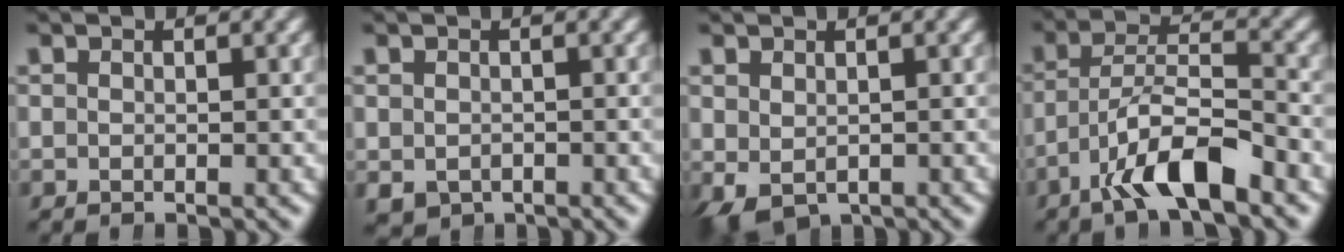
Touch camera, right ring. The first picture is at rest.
{"total": 2.3, "force": [-1.0, 1.9, 0.6], "torque": [-0.020, -0.027, 0.002]}
{"total": 2.6, "force": [-1.1, 2.0, 1.2], "torque": [-0.031, -0.018, 0.002]}
{"total": 5.7, "force": [-2.3, 2.7, 4.5], "torque": [-0.088, -0.020, -0.034]}